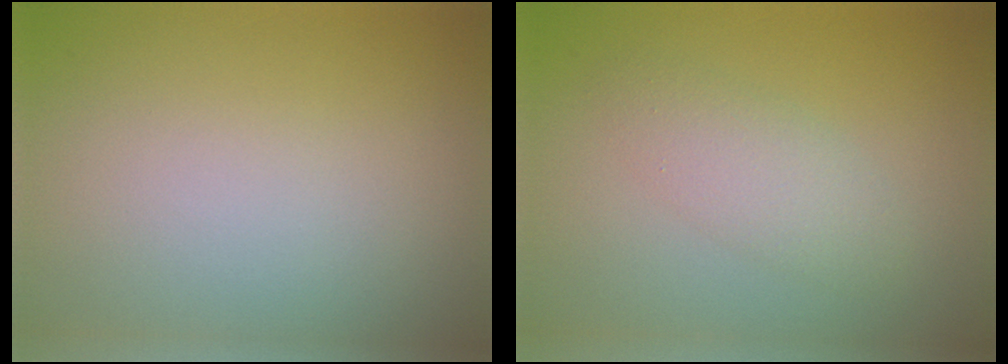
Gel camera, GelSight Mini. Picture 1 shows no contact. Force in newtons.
{"total": 2.6, "press": 2.6, "slide": 0.1}